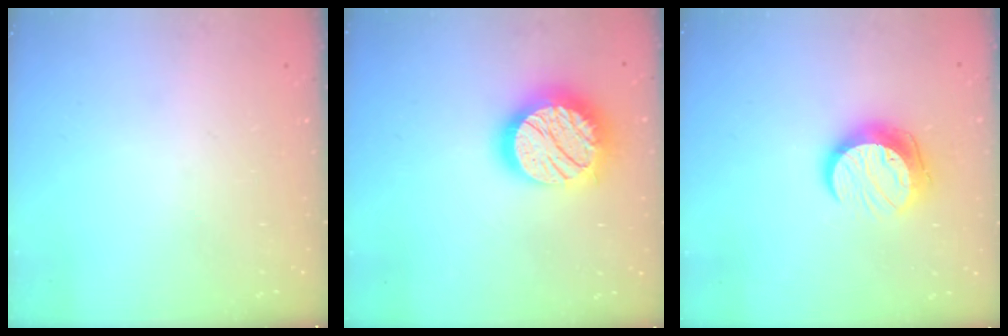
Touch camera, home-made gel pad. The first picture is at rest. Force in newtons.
{"total": 21.0, "press": 20.9, "slide": 1.3}
{"total": 11.3, "press": 11.3, "slide": 0.3}